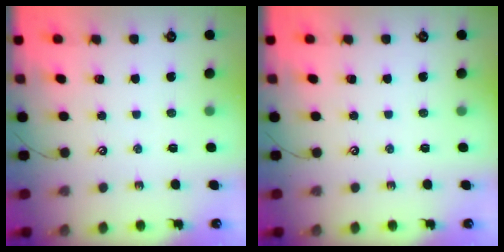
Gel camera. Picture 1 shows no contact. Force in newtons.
{"total": 0.0}